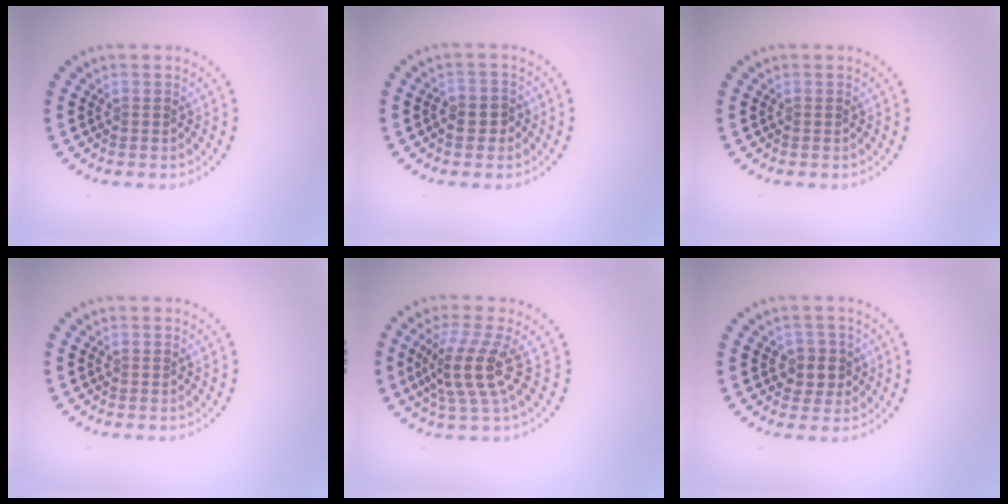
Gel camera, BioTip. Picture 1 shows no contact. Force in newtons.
{"total": 1.9, "press": 1.7, "slide": 0.7}
{"total": 0.0}
{"total": 0.0}
{"total": 4.2, "press": 3.0, "slide": 2.9}
{"total": 2.4, "press": 2.2, "slide": 0.9}